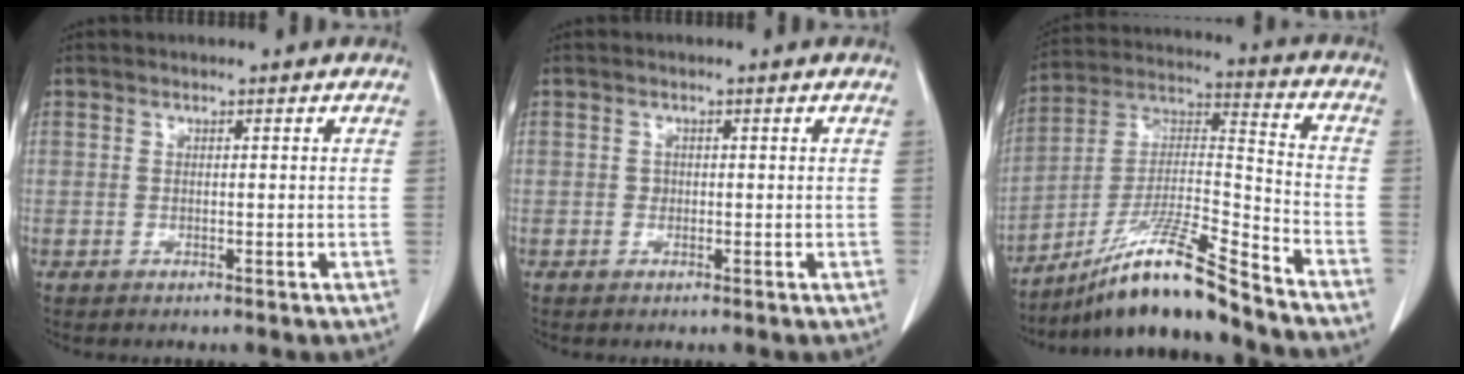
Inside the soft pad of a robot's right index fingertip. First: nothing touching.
{"total": 0.6, "force": [0.0, 0.6, 0.2], "torque": [0.001, 0.003, -0.001]}
{"total": 15.2, "force": [-12.4, -0.6, 8.8], "torque": [-0.162, 0.004, -0.223]}